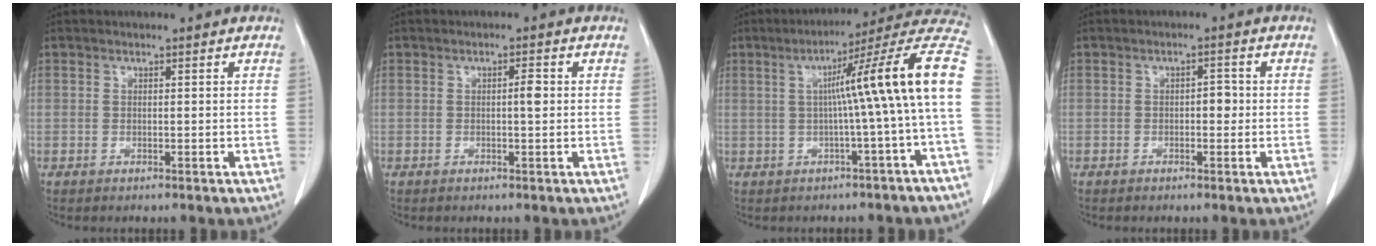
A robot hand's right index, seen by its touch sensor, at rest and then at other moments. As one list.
[{"total": 1.7, "force": [0.1, 0.3, 1.7], "torque": [-0.029, 0.003, 0.002]}, {"total": 15.6, "force": [0.7, -1.3, 15.6], "torque": [-0.198, 0.036, 0.001]}, {"total": 1.9, "force": [-0.2, 1.0, 1.6], "torque": [-0.019, 0.005, -0.003]}]